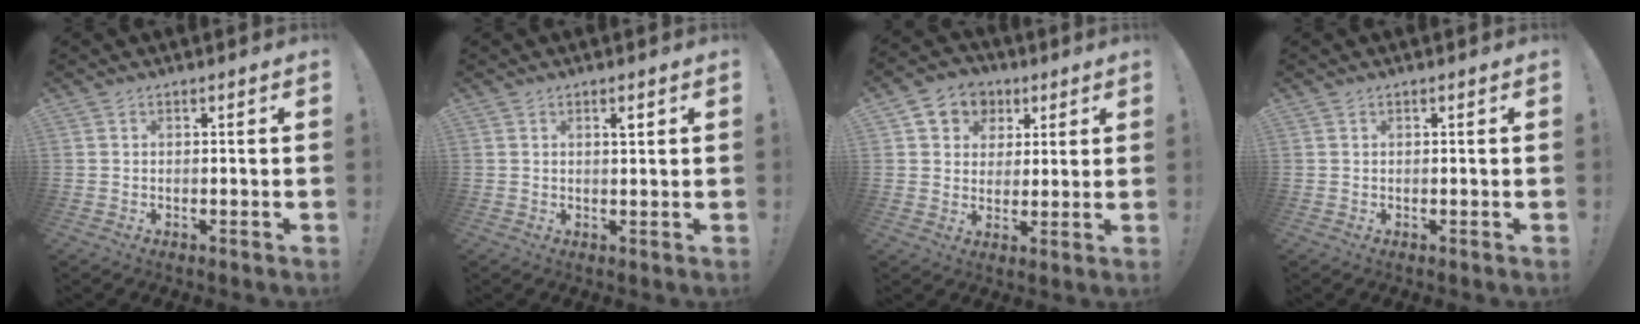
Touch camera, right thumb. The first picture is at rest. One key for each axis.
{"total": 1.7, "fx": 0.9, "fy": 0.4, "fz": 1.4, "tx": -0.007, "ty": -0.007, "tz": 0.011}
{"total": 8.2, "fx": 2.8, "fy": 7.4, "fz": 2.2, "tx": -0.037, "ty": -0.008, "tz": 0.061}
{"total": 0.0}